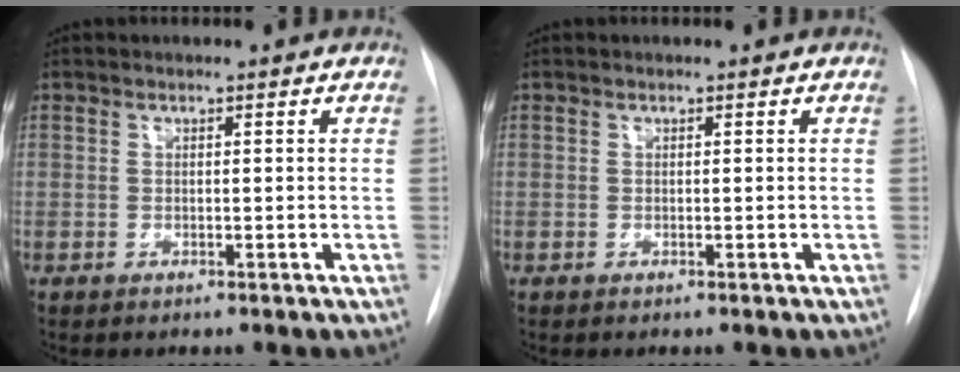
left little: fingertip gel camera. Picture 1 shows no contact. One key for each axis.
{"total": 0.0}